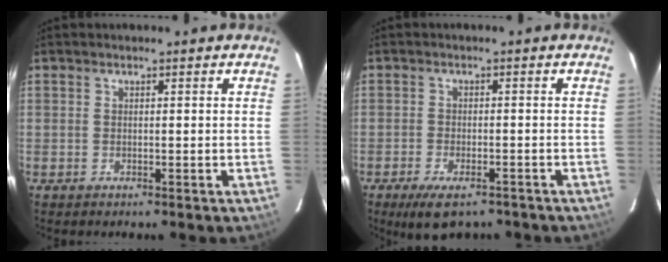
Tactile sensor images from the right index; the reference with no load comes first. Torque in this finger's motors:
{"motor_torque": [0.65, -0.56, 0.23, 0.04]}